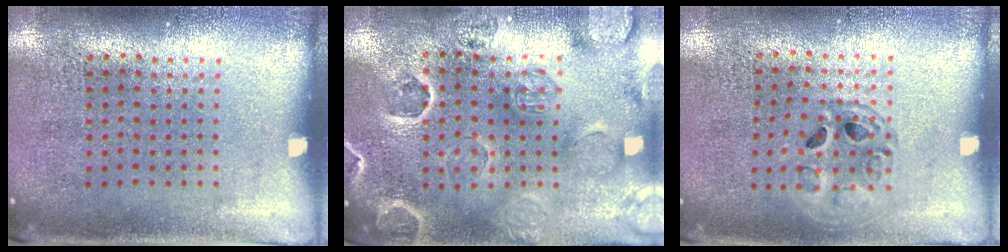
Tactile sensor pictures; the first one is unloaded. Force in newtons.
{"total": 2.7, "press": 2.7, "slide": 0.5}
{"total": 1.3, "press": 1.3, "slide": 0.4}